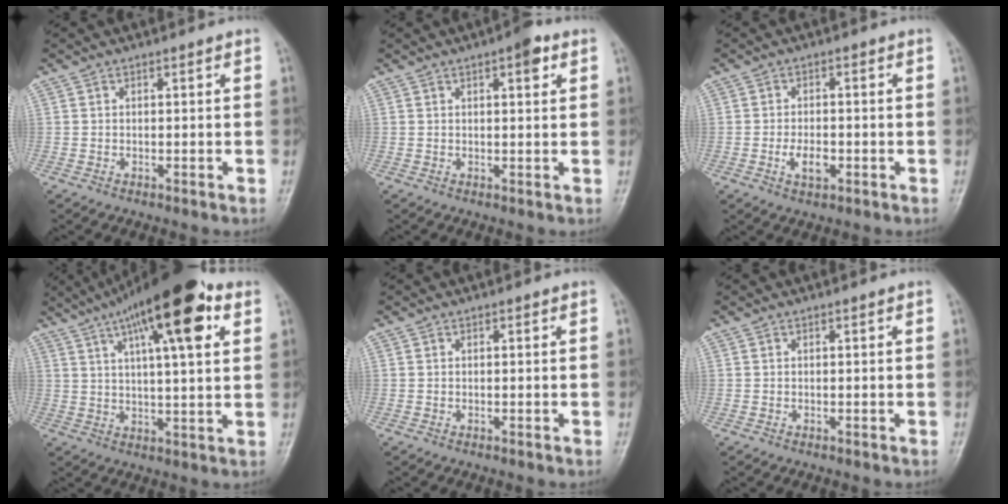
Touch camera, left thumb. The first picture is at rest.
{"total": 4.0, "force": [1.9, 1.5, 3.2], "torque": [-0.032, -0.002, 0.021]}
{"total": 4.2, "force": [-1.4, 2.4, 3.2], "torque": [-0.051, 0.004, -0.024]}
{"total": 19.5, "force": [9.3, 5.8, 16.2], "torque": [-0.239, -0.002, 0.142]}
{"total": 0.0}
{"total": 0.0}